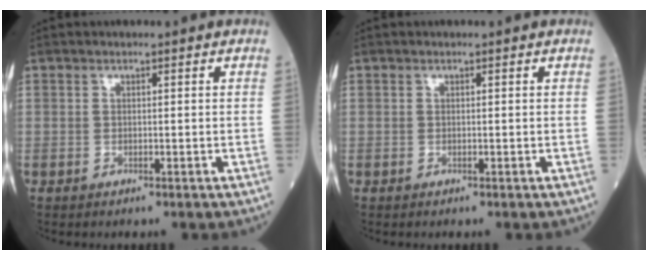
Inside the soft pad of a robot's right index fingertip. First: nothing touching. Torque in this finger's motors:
{"motor_torque": [0.00, 0.00, 0.00, 0.00]}